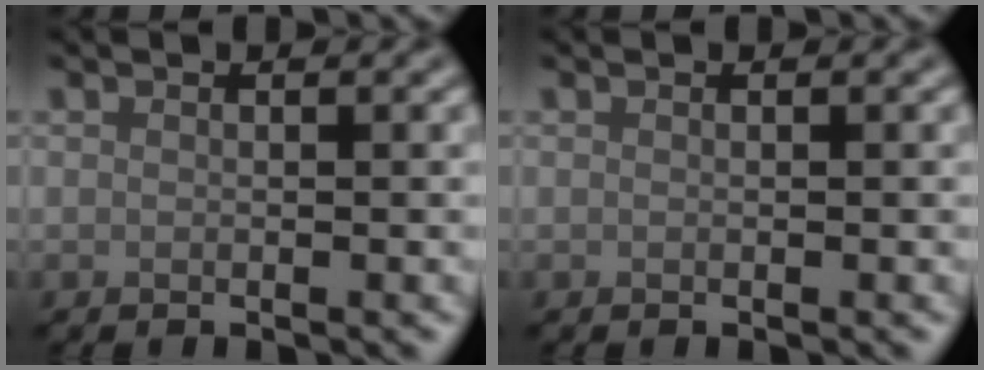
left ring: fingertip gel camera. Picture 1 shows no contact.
{"total": 0.0}